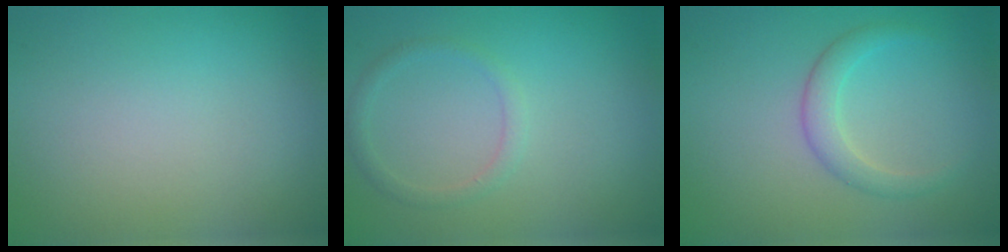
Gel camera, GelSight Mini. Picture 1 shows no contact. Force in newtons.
{"total": 1.3, "press": 1.3, "slide": 0.0}
{"total": 2.3, "press": 2.3, "slide": 0.1}